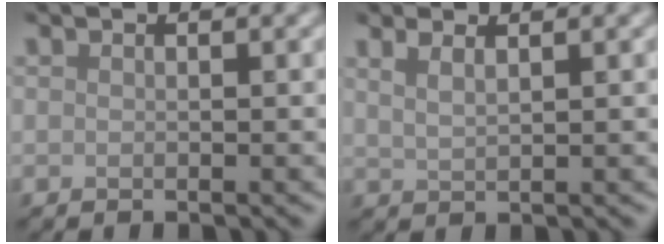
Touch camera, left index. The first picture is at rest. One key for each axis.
{"total": 2.3, "fx": 1.5, "fy": 0.9, "fz": 1.5, "tx": -0.015, "ty": 0.002, "tz": 0.015}